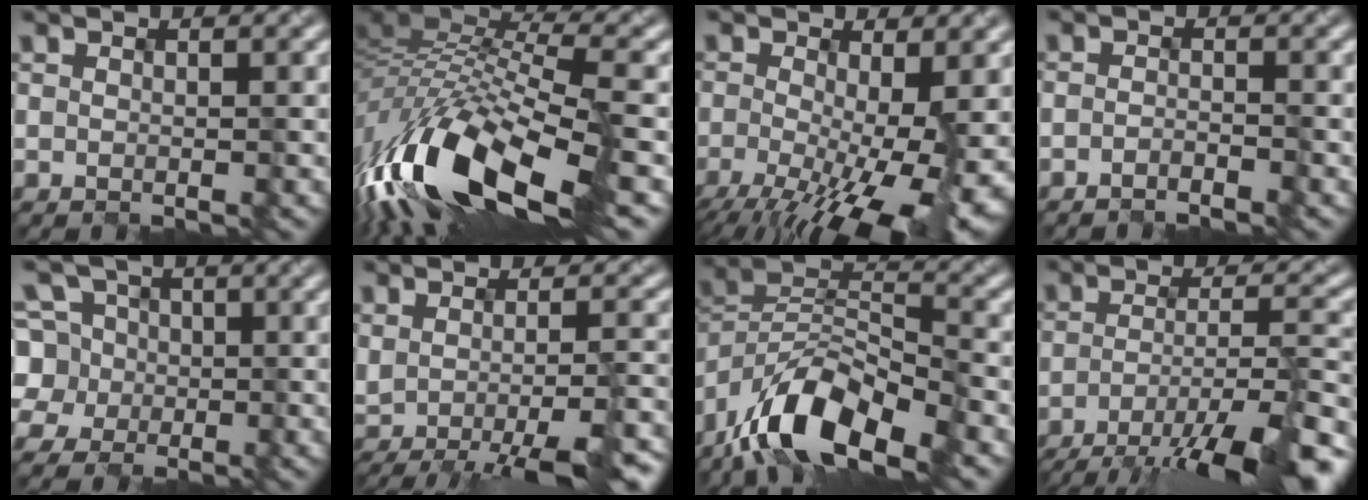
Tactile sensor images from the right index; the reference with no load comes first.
{"total": 14.2, "force": [-5.4, 5.0, 12.2], "torque": [-0.244, 0.002, -0.096]}
{"total": 13.6, "force": [-4.4, 5.2, 11.7], "torque": [-0.181, -0.029, -0.060]}
{"total": 1.4, "force": [-1.3, 0.1, 0.5], "torque": [-0.003, 0.000, -0.026]}
{"total": 6.6, "force": [0.4, 6.2, 2.2], "torque": [-0.045, 0.039, -0.018]}
{"total": 9.7, "force": [-4.1, 2.8, 8.4], "torque": [-0.097, -0.023, -0.048]}
{"total": 10.7, "force": [-7.6, 3.9, 6.4], "torque": [-0.108, 0.006, -0.149]}
{"total": 11.5, "force": [-6.8, 2.4, 9.0], "torque": [-0.134, -0.007, -0.099]}